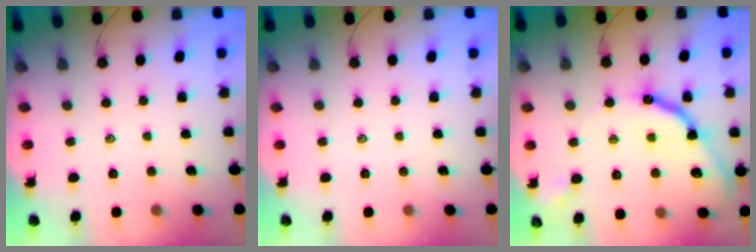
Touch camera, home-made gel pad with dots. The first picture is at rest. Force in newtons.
{"total": 0.0}
{"total": 14.4, "press": 14.4, "slide": 1.2}